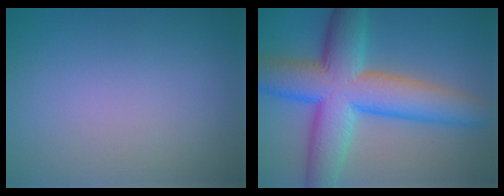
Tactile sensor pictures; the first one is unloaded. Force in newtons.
{"total": 11.4, "press": 11.4, "slide": 0.1}